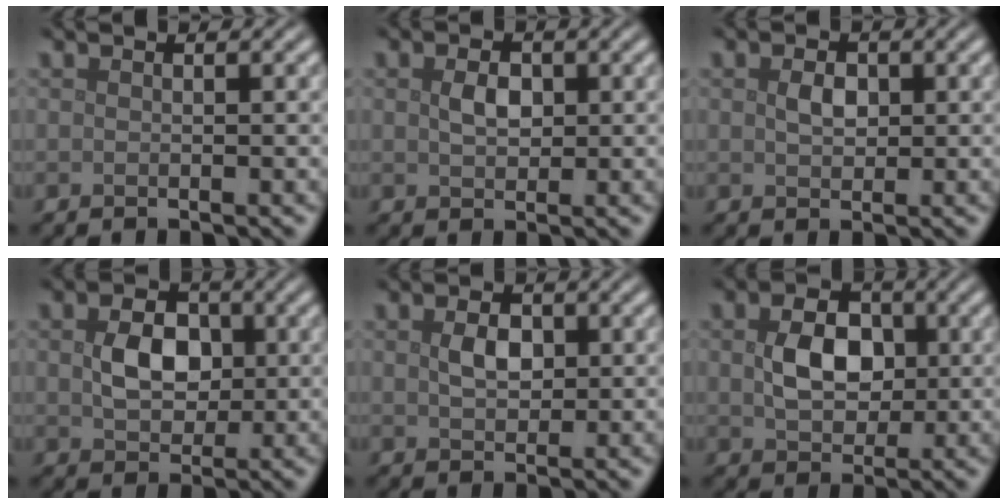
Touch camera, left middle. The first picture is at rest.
{"total": 2.0, "force": [0.4, 1.4, 1.4], "torque": [-0.033, 0.001, 0.007]}
{"total": 1.7, "force": [0.3, 1.2, 1.2], "torque": [-0.026, 0.001, 0.006]}
{"total": 4.1, "force": [0.4, 3.0, 2.7], "torque": [-0.059, 0.000, 0.004]}
{"total": 2.3, "force": [0.4, 1.6, 1.7], "torque": [-0.038, 0.001, 0.008]}
{"total": 4.5, "force": [0.4, 3.3, 3.0], "torque": [-0.067, -0.001, 0.005]}